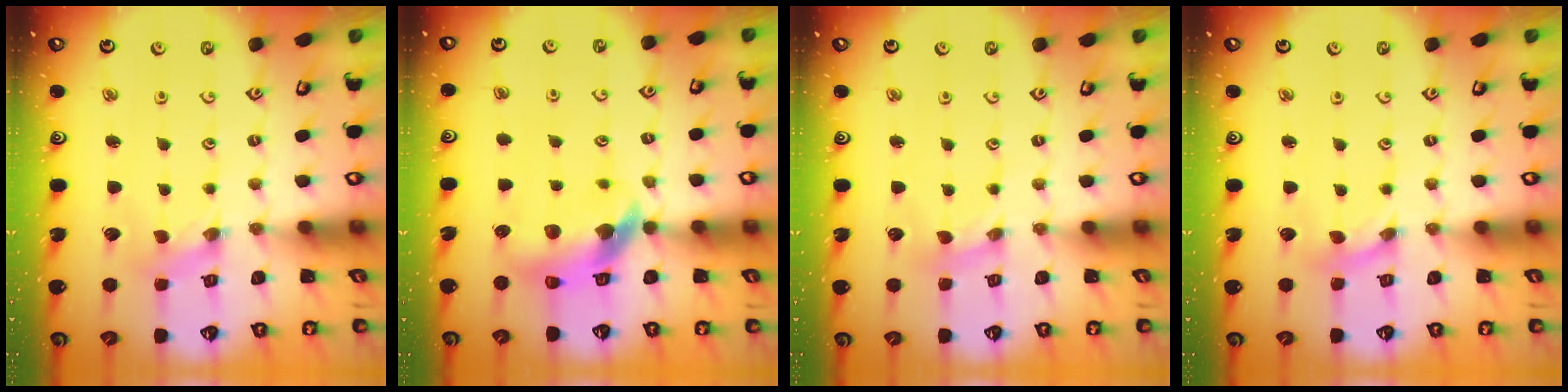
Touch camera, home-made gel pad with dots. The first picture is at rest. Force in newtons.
{"total": 9.9, "press": 9.8, "slide": 1.6}
{"total": 1.7, "press": 1.7, "slide": 0.3}
{"total": 1.1, "press": 1.1, "slide": 0.2}